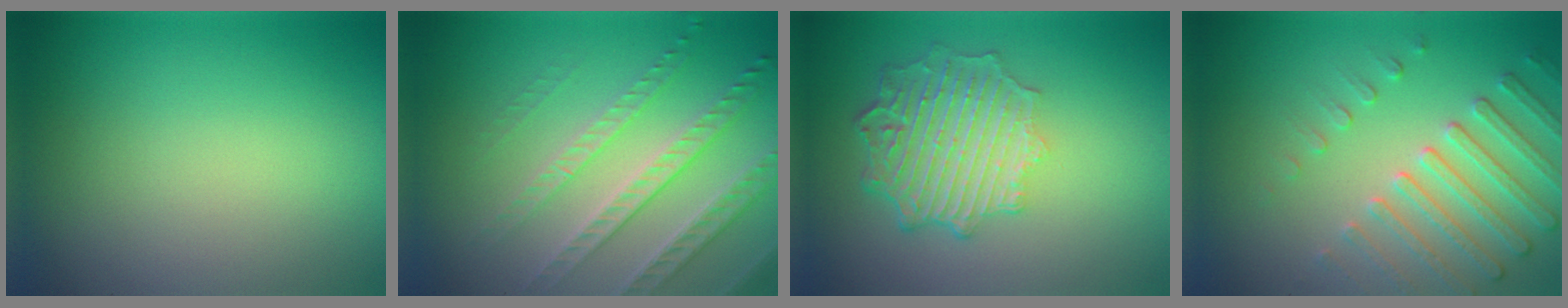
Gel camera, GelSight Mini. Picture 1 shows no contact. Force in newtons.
{"total": 4.4, "press": 3.9, "slide": 2.1}
{"total": 6.2, "press": 4.7, "slide": 4.1}
{"total": 4.7, "press": 3.7, "slide": 2.9}